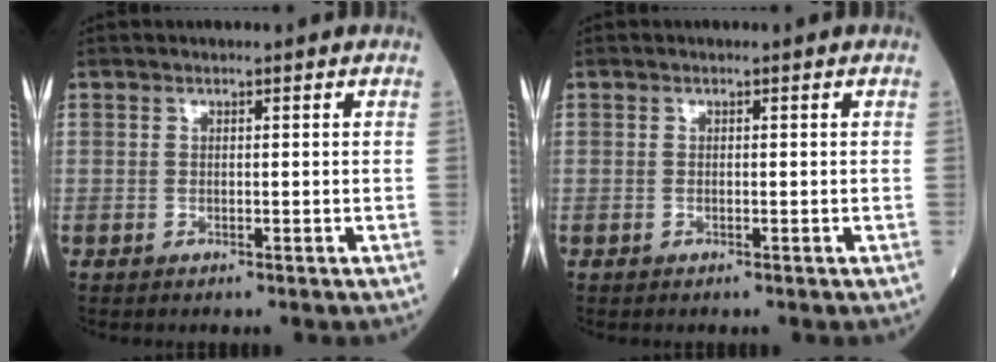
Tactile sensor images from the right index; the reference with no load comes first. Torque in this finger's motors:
{"motor_torque": [-0.10, 0.01, -0.01, -0.01]}